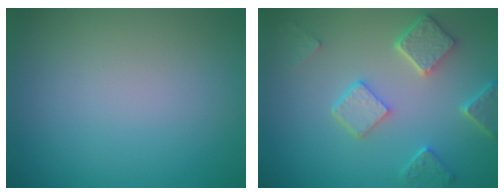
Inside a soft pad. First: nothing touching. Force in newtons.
{"total": 4.6, "press": 3.6, "slide": 2.8}